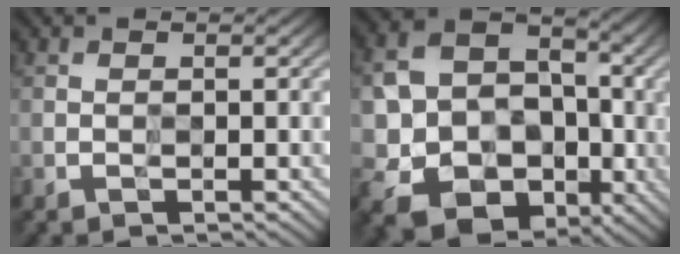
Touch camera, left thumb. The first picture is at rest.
{"total": 13.6, "force": [-3.0, 11.1, 7.2], "torque": [-0.153, -0.024, -0.071]}